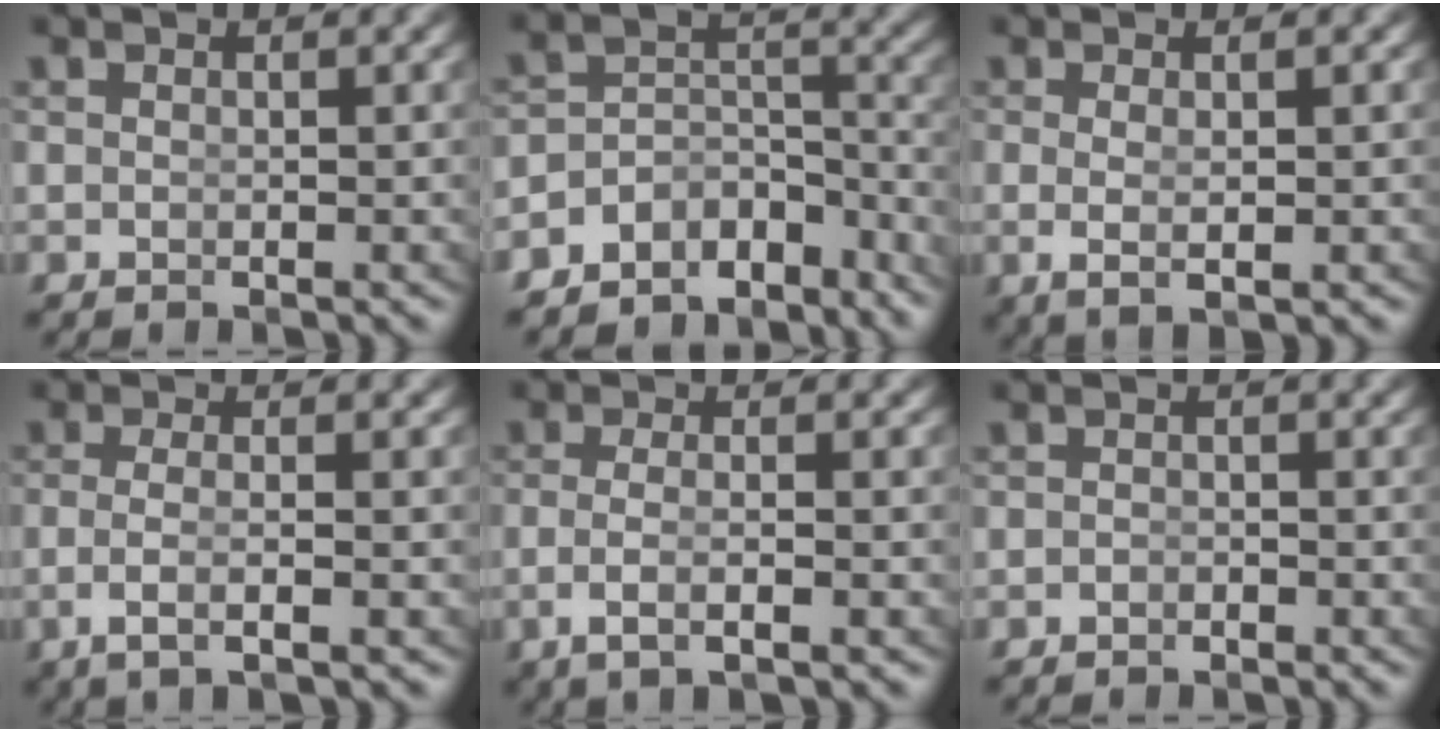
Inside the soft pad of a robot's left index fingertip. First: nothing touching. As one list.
[{"total": 9.3, "force": [-6.7, 5.5, 3.5], "torque": [-0.056, -0.025, -0.106]}, {"total": 2.8, "force": [-0.4, 0.4, 2.7], "torque": [-0.056, -0.015, 0.008]}, {"total": 3.2, "force": [-1.4, 0.2, 2.9], "torque": [-0.072, -0.016, -0.012]}, {"total": 3.1, "force": [-1.4, 0.3, 2.7], "torque": [-0.067, -0.015, -0.013]}, {"total": 0.9, "force": [-0.9, 0.0, -0.1], "torque": [0.000, -0.013, -0.008]}]